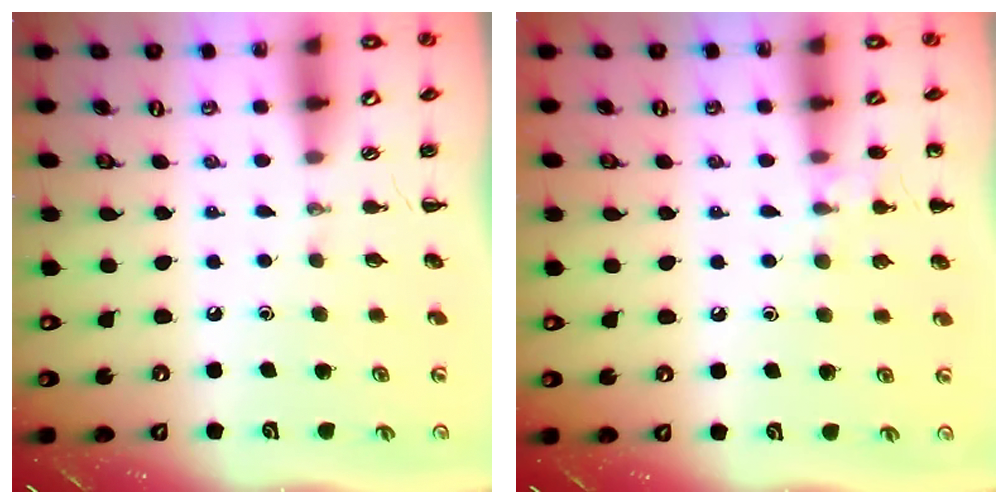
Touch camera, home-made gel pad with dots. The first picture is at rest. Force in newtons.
{"total": 7.8, "press": 7.4, "slide": 2.2}